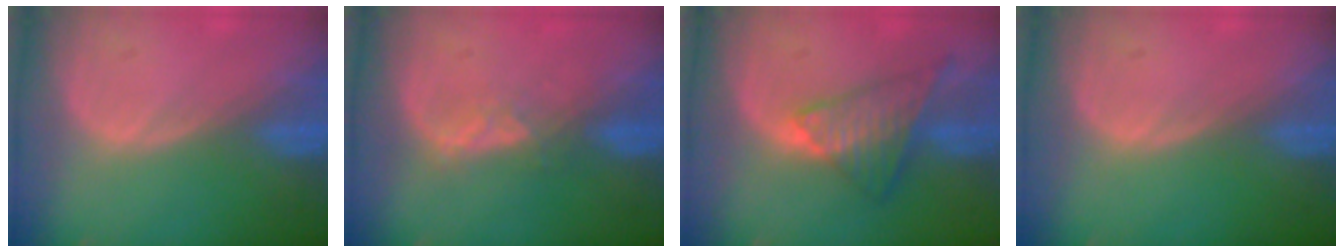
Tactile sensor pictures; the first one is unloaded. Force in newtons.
{"total": 2.6, "press": 2.5, "slide": 0.8}
{"total": 7.6, "press": 6.4, "slide": 4.0}
{"total": 0.0}